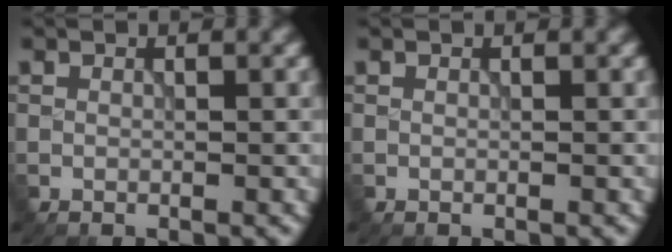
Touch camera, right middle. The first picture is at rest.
{"total": 0.0}